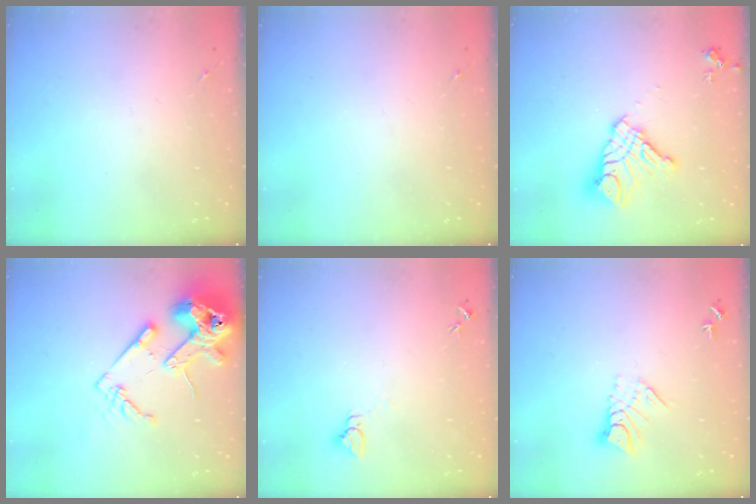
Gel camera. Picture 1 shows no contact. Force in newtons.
{"total": 0.0}
{"total": 14.6, "press": 14.5, "slide": 1.3}
{"total": 17.9, "press": 17.8, "slide": 2.5}
{"total": 2.7, "press": 2.7, "slide": 0.1}
{"total": 8.3, "press": 8.3, "slide": 0.8}